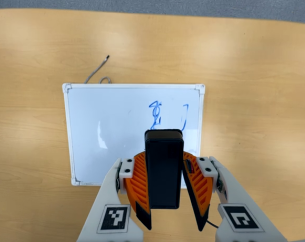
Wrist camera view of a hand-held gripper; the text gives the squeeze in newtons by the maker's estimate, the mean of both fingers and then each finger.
{"total": 7.5, "left": 6.6, "right": 8.3}